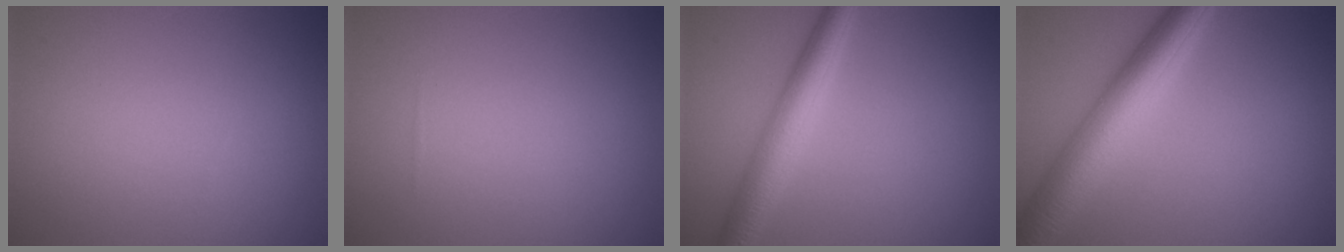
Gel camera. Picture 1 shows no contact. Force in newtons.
{"total": 0.0}
{"total": 4.2, "press": 4.2, "slide": 0.1}
{"total": 5.6, "press": 5.6, "slide": 0.3}